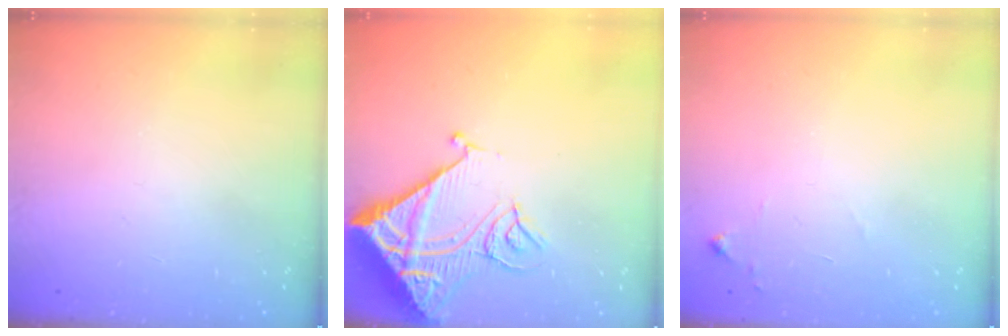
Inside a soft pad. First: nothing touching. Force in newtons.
{"total": 14.7, "press": 14.6, "slide": 1.7}
{"total": 6.7, "press": 6.7, "slide": 0.9}